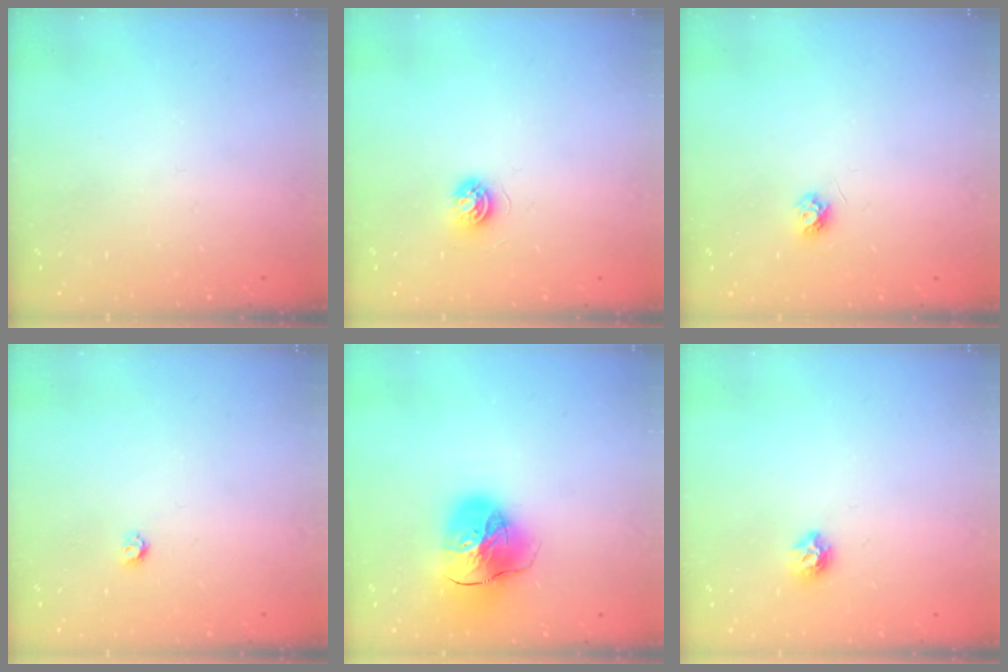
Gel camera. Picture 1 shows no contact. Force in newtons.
{"total": 5.4, "press": 5.4, "slide": 0.5}
{"total": 3.9, "press": 3.8, "slide": 0.7}
{"total": 3.2, "press": 3.2, "slide": 0.3}
{"total": 19.2, "press": 19.0, "slide": 2.1}
{"total": 6.8, "press": 6.8, "slide": 0.7}